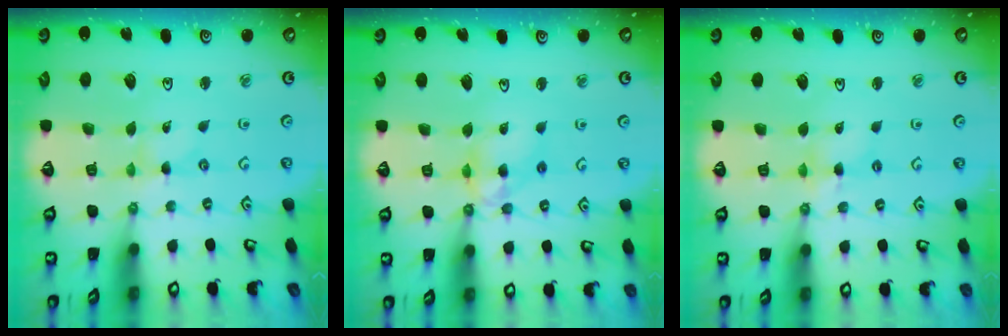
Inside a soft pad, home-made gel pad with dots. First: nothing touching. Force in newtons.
{"total": 9.1, "press": 9.1, "slide": 0.7}
{"total": 3.3, "press": 3.3, "slide": 0.3}